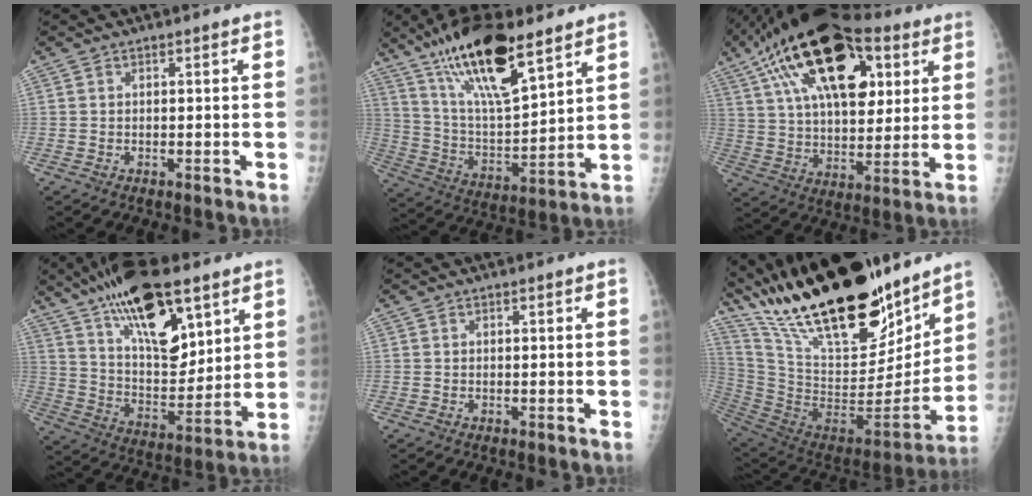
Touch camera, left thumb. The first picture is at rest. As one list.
[{"total": 19.8, "force": [13.1, 5.8, 13.6], "torque": [-0.222, -0.056, 0.245]}, {"total": 26.2, "force": [11.5, 14.0, 18.9], "torque": [-0.303, 0.002, 0.189]}, {"total": 21.9, "force": [12.9, 9.2, 15.1], "torque": [-0.224, -0.054, 0.230]}, {"total": 0.0}, {"total": 36.2, "force": [26.6, 12.7, 21.0], "torque": [-0.340, -0.087, 0.449]}]